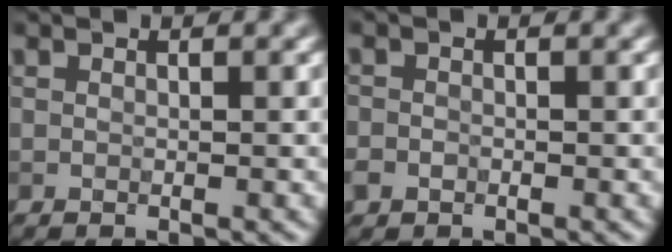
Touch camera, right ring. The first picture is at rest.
{"total": 2.1, "force": [-1.8, -0.5, -0.9], "torque": [-0.015, -0.009, 0.005]}